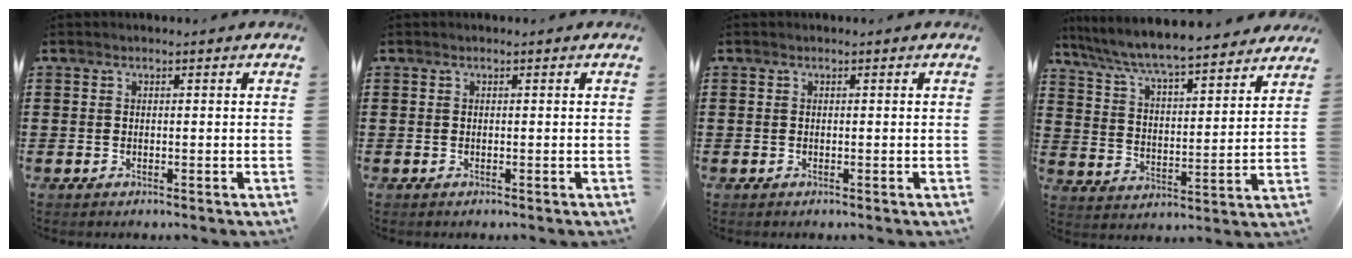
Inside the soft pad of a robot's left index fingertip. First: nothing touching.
{"total": 0.0}
{"total": 0.0}
{"total": 6.2, "force": [5.8, 0.2, 2.2], "torque": [-0.070, -0.043, 0.095]}